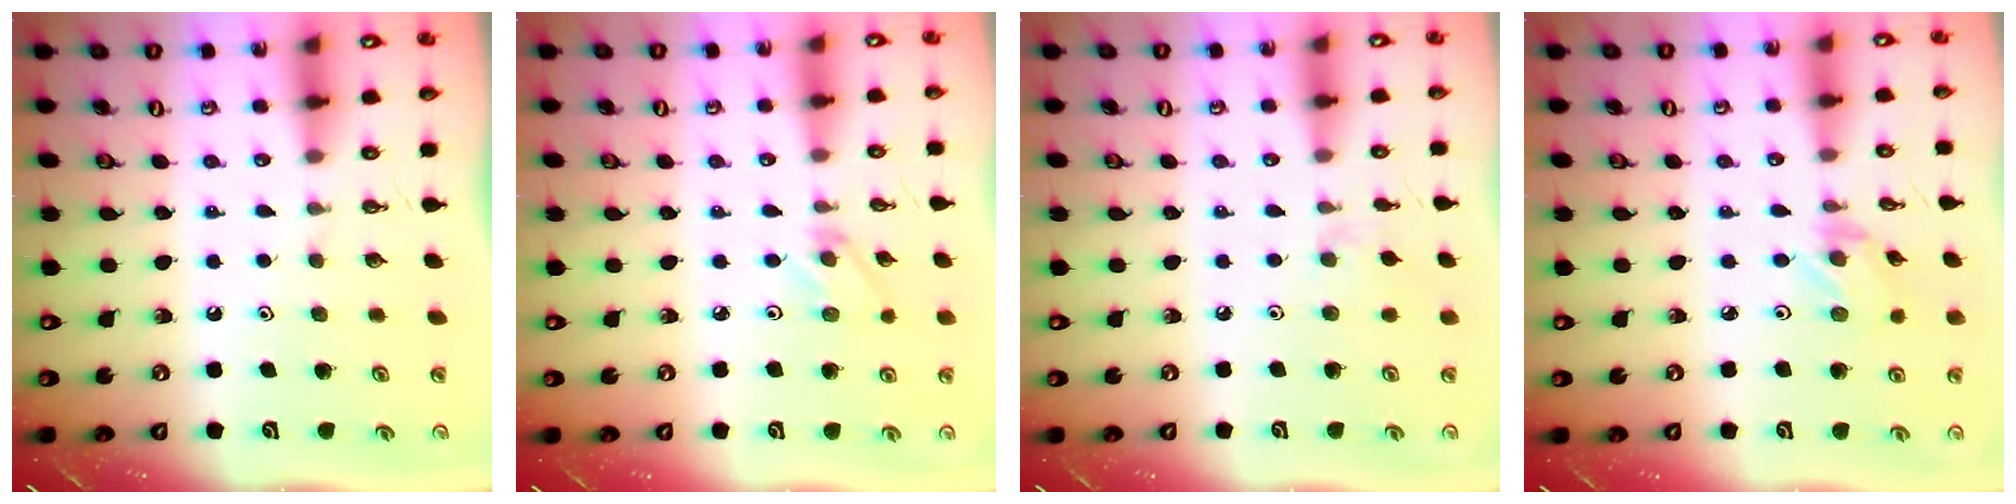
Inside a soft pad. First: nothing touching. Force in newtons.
{"total": 2.8, "press": 2.7, "slide": 0.4}
{"total": 1.2, "press": 1.1, "slide": 0.4}
{"total": 2.1, "press": 2.1, "slide": 0.3}